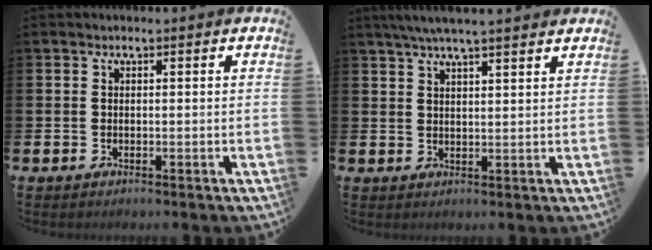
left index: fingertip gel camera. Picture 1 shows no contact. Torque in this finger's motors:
{"motor_torque": [1.08, -1.06, 0.75, 0.21]}